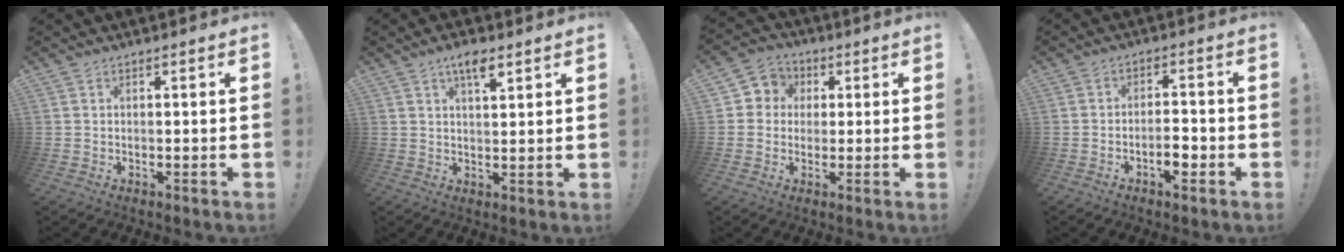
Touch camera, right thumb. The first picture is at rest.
{"total": 5.4, "force": [3.2, 1.6, 4.0], "torque": [-0.057, -0.016, 0.049]}
{"total": 6.5, "force": [-0.1, 6.3, 1.6], "torque": [-0.015, 0.010, 0.002]}
{"total": 5.0, "force": [-2.4, 2.4, 3.6], "torque": [-0.054, 0.011, -0.039]}